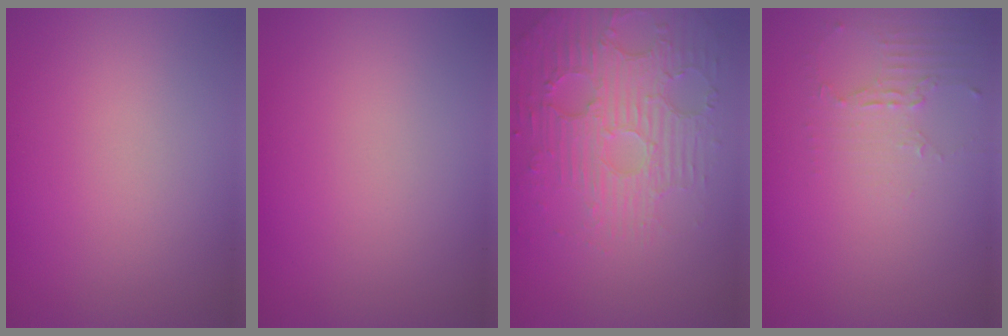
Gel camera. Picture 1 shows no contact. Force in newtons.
{"total": 0.0}
{"total": 6.1, "press": 3.9, "slide": 4.6}
{"total": 2.2, "press": 1.6, "slide": 1.5}